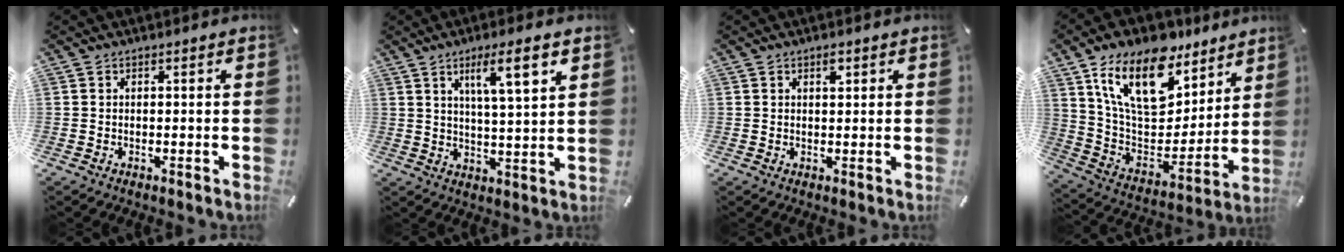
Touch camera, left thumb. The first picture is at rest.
{"total": 9.2, "force": [5.1, 1.3, 7.6], "torque": [-0.128, -0.018, 0.079]}
{"total": 1.5, "force": [0.8, 0.8, 1.0], "torque": [-0.014, -0.002, 0.013]}
{"total": 20.5, "force": [13.4, 10.7, 11.2], "torque": [-0.199, -0.077, 0.239]}